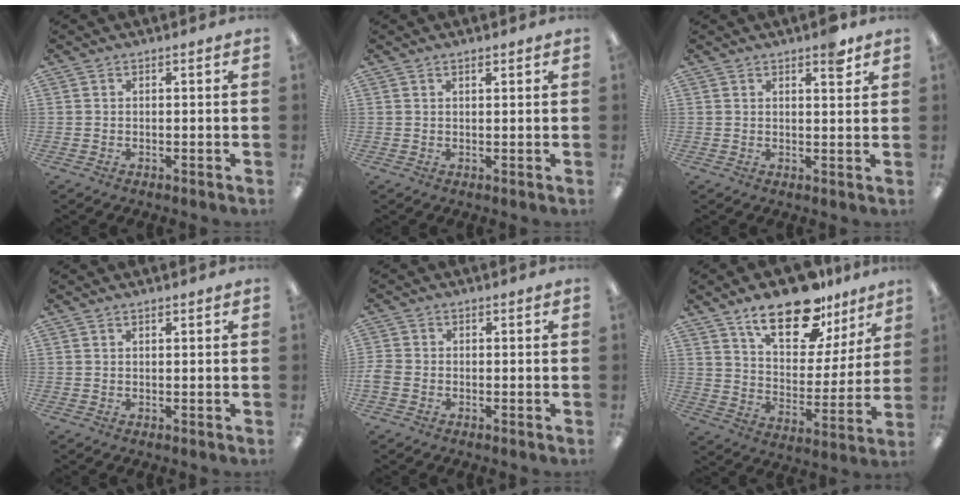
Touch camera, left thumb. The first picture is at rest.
{"total": 1.1, "force": [0.9, 0.3, 0.6], "torque": [-0.005, -0.004, 0.014]}
{"total": 4.3, "force": [3.1, 1.4, 2.8], "torque": [-0.029, -0.014, 0.047]}
{"total": 0.6, "force": [0.5, 0.2, 0.3], "torque": [-0.007, 0.001, 0.009]}
{"total": 2.4, "force": [-1.0, 1.8, 1.2], "torque": [-0.025, 0.003, -0.019]}
{"total": 19.2, "force": [13.5, 8.4, 10.8], "torque": [-0.167, -0.075, 0.230]}